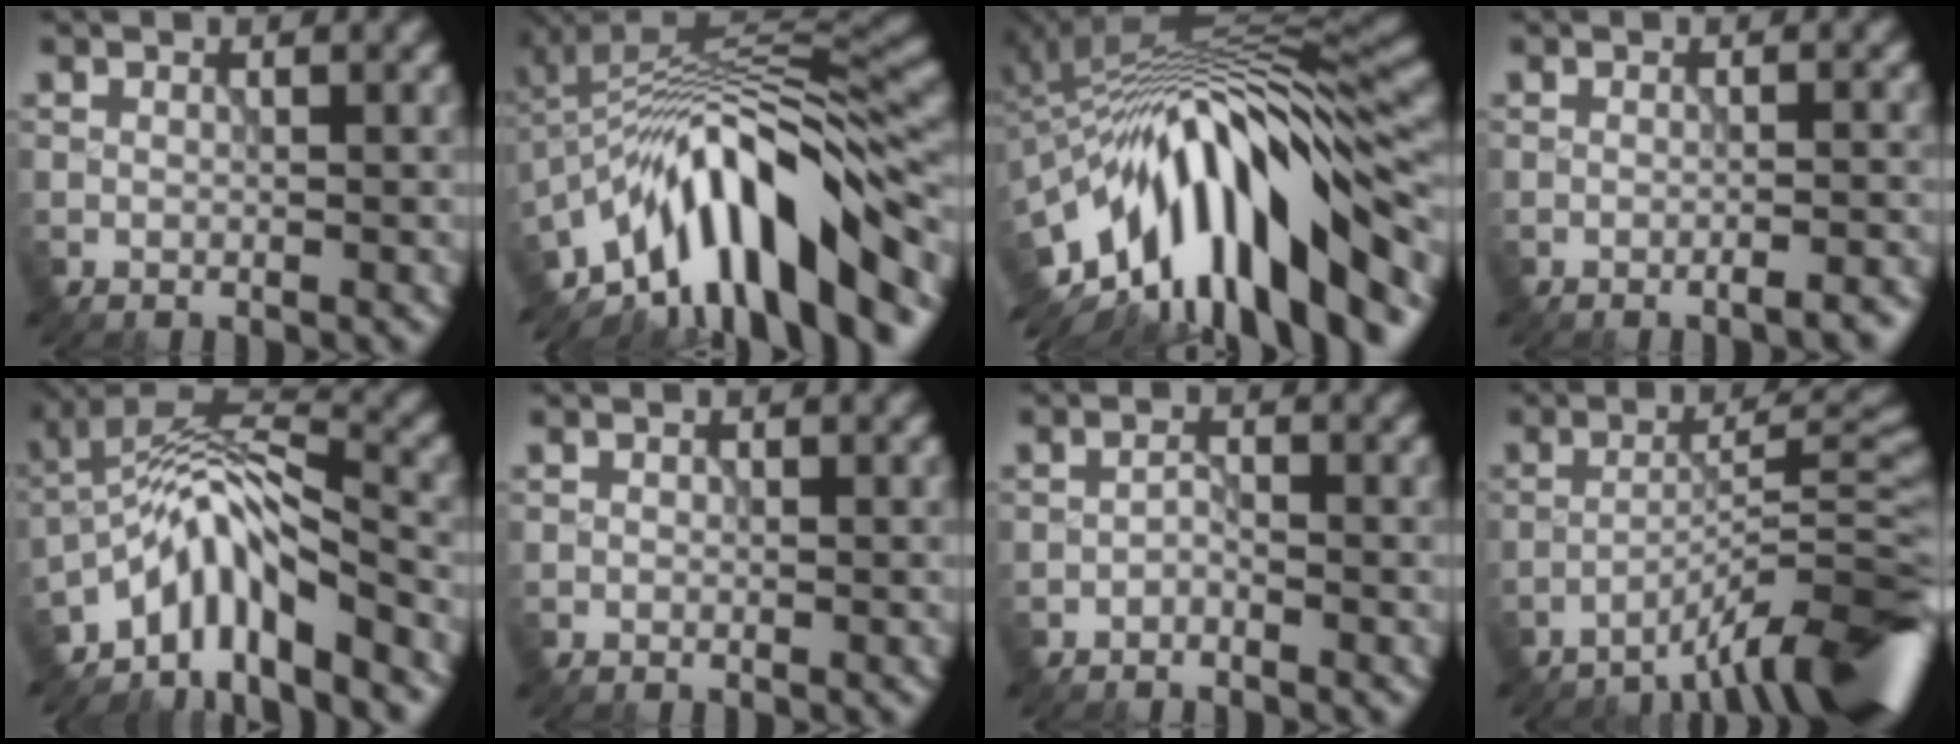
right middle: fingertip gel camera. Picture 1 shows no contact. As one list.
[{"total": 14.2, "force": [-7.2, 4.7, 11.3], "torque": [-0.177, 0.013, -0.117]}, {"total": 15.3, "force": [-6.2, 5.4, 12.8], "torque": [-0.210, 0.026, -0.102]}, {"total": 2.4, "force": [-1.5, 0.6, 1.8], "torque": [-0.019, 0.006, -0.024]}, {"total": 7.5, "force": [-4.7, 2.3, 5.3], "torque": [-0.079, 0.005, -0.096]}, {"total": 0.0}, {"total": 0.7, "force": [-0.5, 0.3, 0.4], "torque": [-0.012, 0.003, -0.011]}, {"total": 8.7, "force": [-5.8, 0.9, 6.4], "torque": [-0.084, 0.019, -0.096]}]